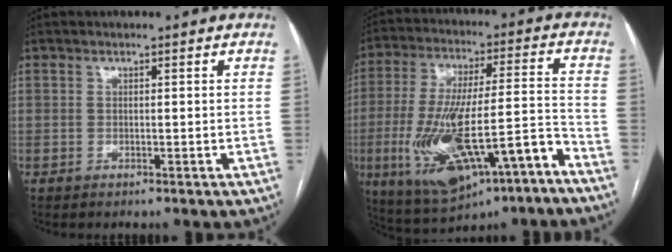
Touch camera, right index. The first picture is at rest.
{"total": 20.3, "force": [-9.1, 4.7, 17.5], "torque": [-0.326, 0.001, -0.134]}